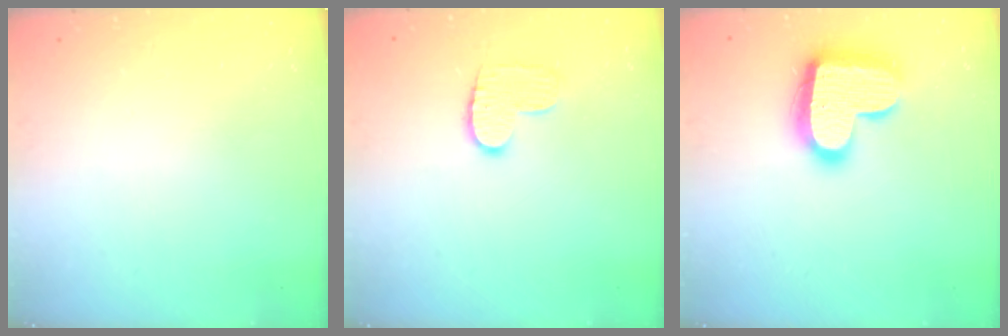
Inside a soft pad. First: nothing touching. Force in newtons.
{"total": 7.9, "press": 7.9, "slide": 0.3}
{"total": 17.7, "press": 17.6, "slide": 1.3}